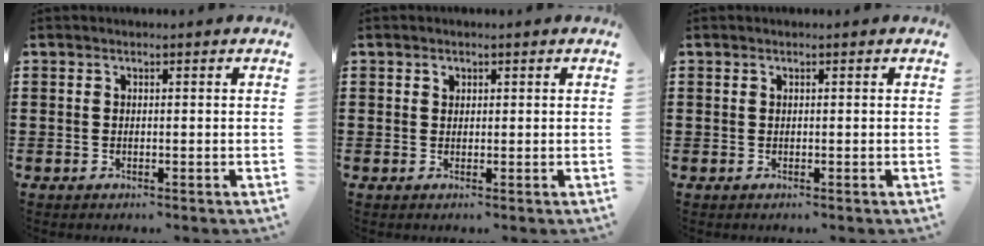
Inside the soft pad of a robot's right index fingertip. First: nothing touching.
{"total": 0.9, "force": [0.3, 0.7, 0.4], "torque": [-0.010, 0.003, 0.007]}
{"total": 0.0}